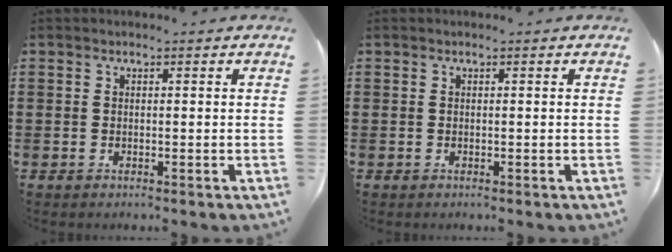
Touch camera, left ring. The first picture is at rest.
{"total": 0.0}